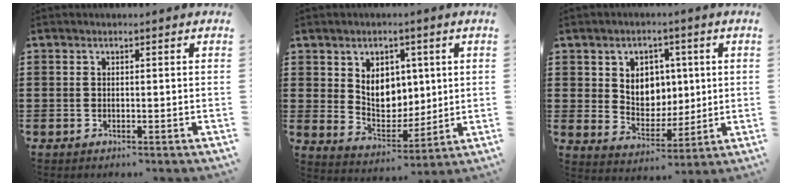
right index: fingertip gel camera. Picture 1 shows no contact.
{"total": 7.1, "force": [2.1, 5.5, 3.8], "torque": [-0.072, 0.002, 0.037]}
{"total": 6.0, "force": [1.8, 5.3, 2.1], "torque": [-0.051, 0.005, 0.029]}